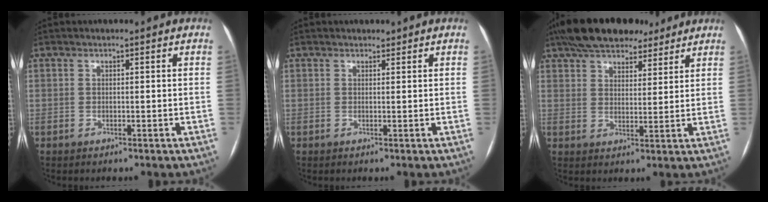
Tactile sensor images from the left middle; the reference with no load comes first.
{"total": 1.0, "force": [0.9, 0.5, 0.0], "torque": [-0.003, -0.004, 0.012]}
{"total": 14.8, "force": [11.7, 6.1, 6.9], "torque": [-0.118, 0.045, 0.178]}